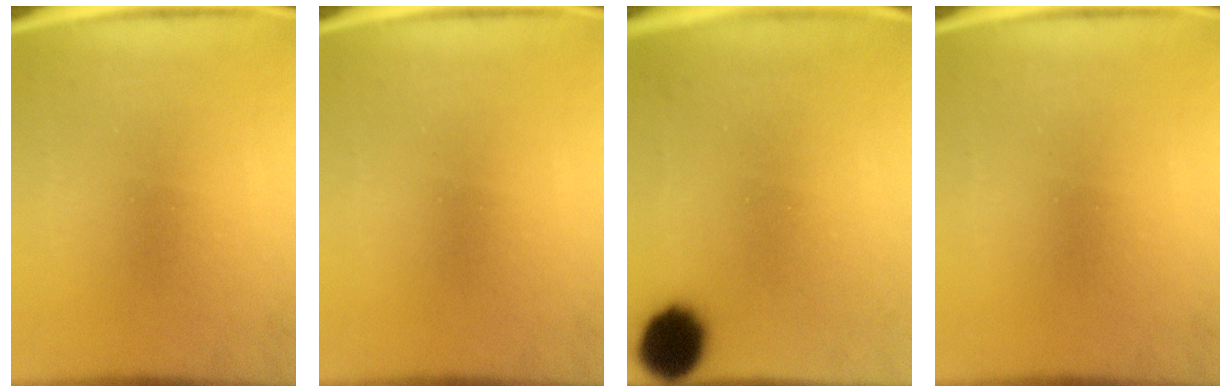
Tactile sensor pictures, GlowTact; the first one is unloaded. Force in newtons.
{"total": 0.0}
{"total": 6.1}
{"total": 0.0}